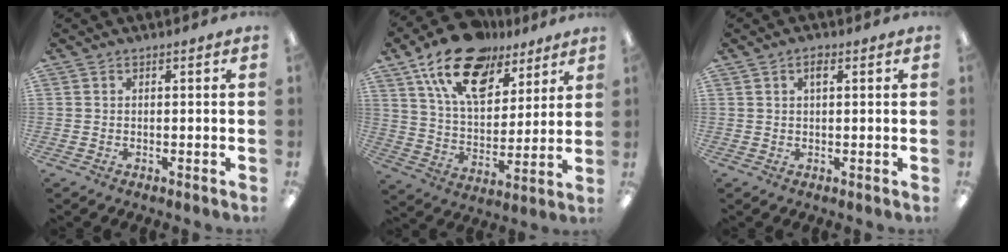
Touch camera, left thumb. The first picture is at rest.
{"total": 19.0, "force": [12.5, 9.9, 10.4], "torque": [-0.182, -0.062, 0.223]}
{"total": 2.1, "force": [0.9, 0.9, 1.6], "torque": [-0.028, 0.002, 0.013]}